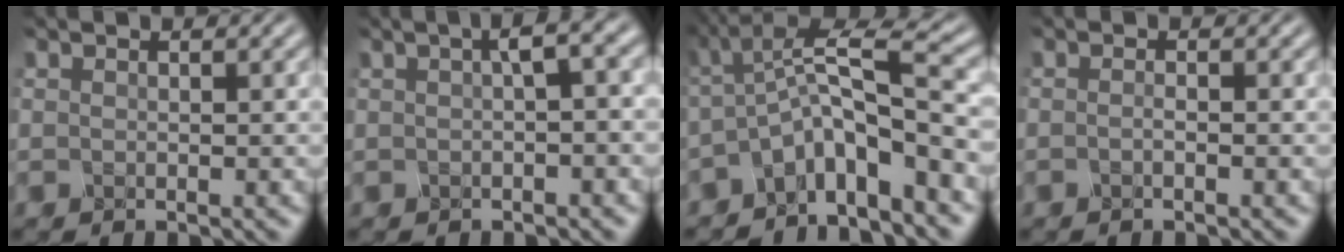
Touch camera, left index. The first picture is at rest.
{"total": 4.3, "force": [1.1, 1.4, 3.9], "torque": [-0.069, 0.020, 0.015]}
{"total": 6.2, "force": [-2.6, 1.5, 5.5], "torque": [-0.087, 0.009, -0.062]}
{"total": 0.9, "force": [-0.8, 0.0, 0.3], "torque": [-0.007, 0.001, -0.019]}